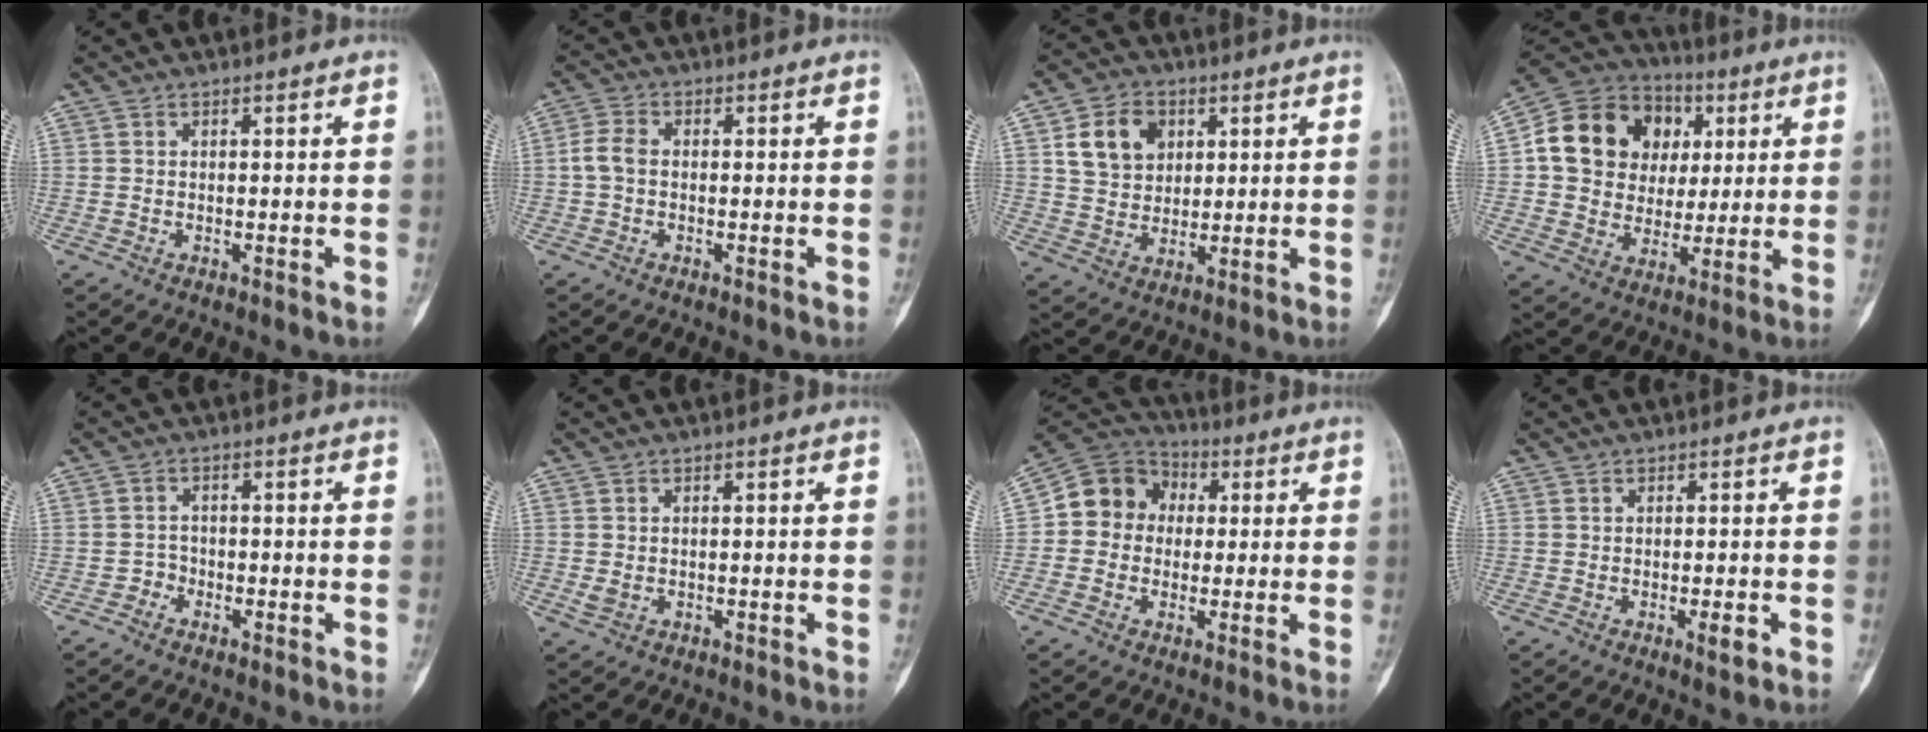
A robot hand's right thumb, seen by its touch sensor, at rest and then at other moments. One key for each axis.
{"total": 3.6, "fx": -0.3, "fy": 2.4, "fz": 2.7, "tx": -0.057, "ty": 0.007, "tz": -0.015}
{"total": 9.8, "fx": 3.4, "fy": 7.6, "fz": 5.2, "tx": -0.062, "ty": -0.007, "tz": 0.064}
{"total": 18.1, "fx": 3.9, "fy": 15.4, "fz": 8.7, "tx": -0.122, "ty": 0.019, "tz": 0.071}
{"total": 1.7, "fx": -1.1, "fy": 1.3, "fz": 0.1, "tx": 0.007, "ty": 0.008, "tz": -0.028}
{"total": 1.5, "fx": -0.2, "fy": 1.2, "fz": 0.9, "tx": -0.019, "ty": -0.001, "tz": 0.001}
{"total": 10.7, "fx": 0.7, "fy": 9.6, "fz": 4.8, "tx": -0.054, "ty": 0.026, "tz": -0.002}
{"total": 2.3, "fx": -0.7, "fy": 0.6, "fz": 2.1, "tx": -0.031, "ty": -0.005, "tz": -0.008}